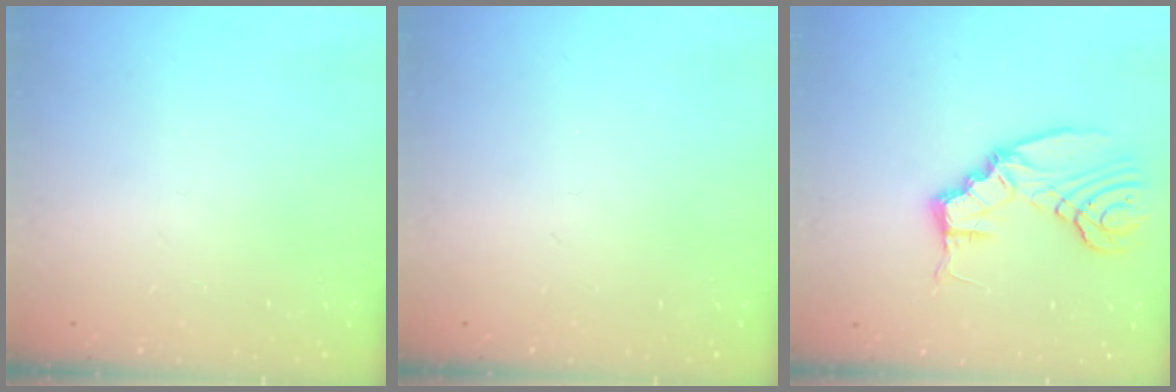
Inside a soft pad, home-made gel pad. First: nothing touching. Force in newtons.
{"total": 0.0}
{"total": 10.0, "press": 9.9, "slide": 1.3}